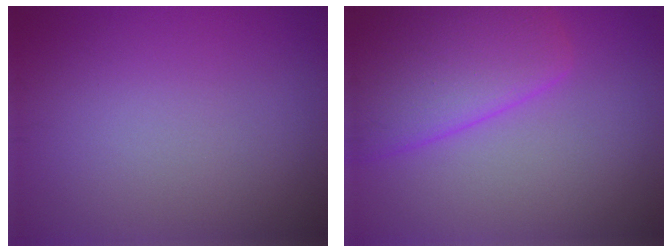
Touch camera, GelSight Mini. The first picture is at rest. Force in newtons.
{"total": 7.0, "press": 7.0, "slide": 0.3}